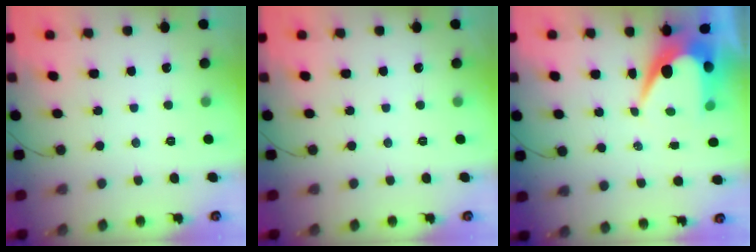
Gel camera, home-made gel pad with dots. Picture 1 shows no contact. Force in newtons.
{"total": 0.0}
{"total": 7.9, "press": 7.8, "slide": 0.8}